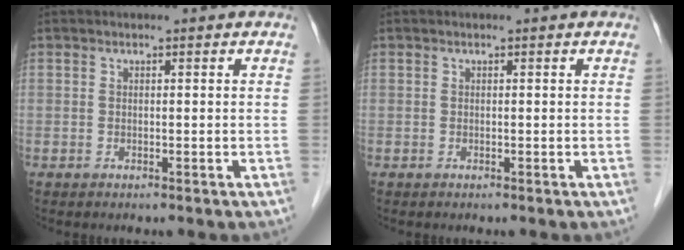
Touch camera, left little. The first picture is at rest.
{"total": 0.0}